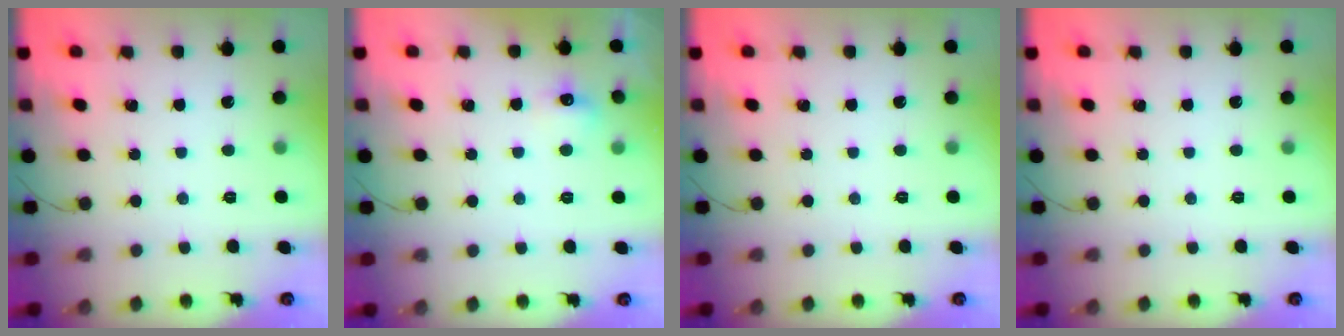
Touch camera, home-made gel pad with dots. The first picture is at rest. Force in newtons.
{"total": 5.6, "press": 5.4, "slide": 1.6}
{"total": 0.0}
{"total": 0.0}